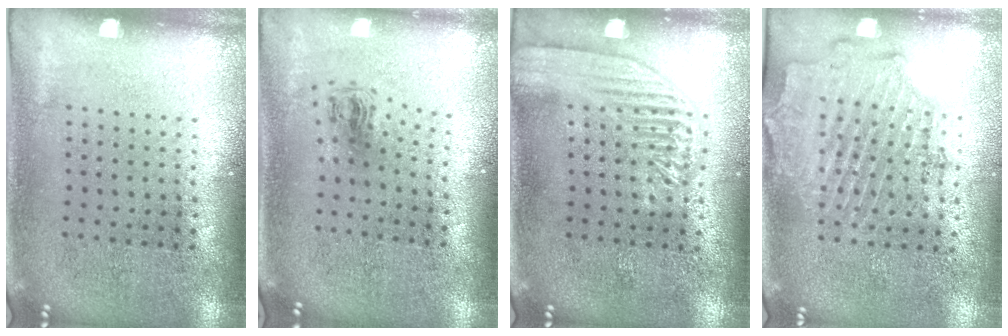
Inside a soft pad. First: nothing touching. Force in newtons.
{"total": 0.8, "press": 0.4, "slide": 0.7}
{"total": 1.8, "press": 1.8, "slide": 0.4}
{"total": 1.8, "press": 1.7, "slide": 0.7}